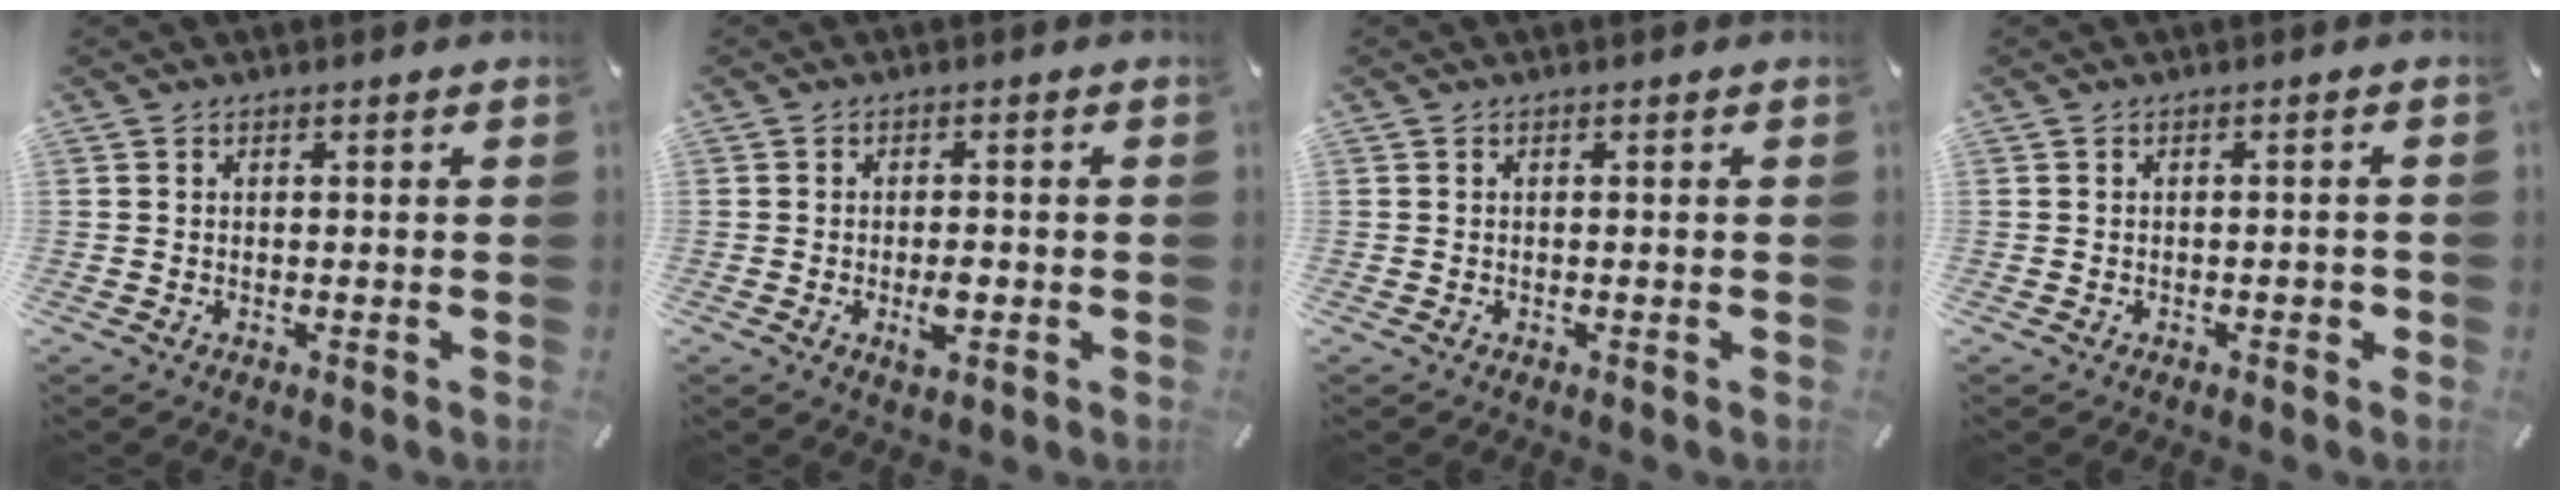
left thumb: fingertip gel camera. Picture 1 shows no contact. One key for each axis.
{"total": 4.2, "fx": -1.1, "fy": 2.0, "fz": 3.5, "tx": -0.065, "ty": 0.004, "tz": -0.018}
{"total": 0.0}
{"total": 1.4, "fx": -0.7, "fy": 0.7, "fz": 1.0, "tx": -0.017, "ty": 0.004, "tz": -0.013}